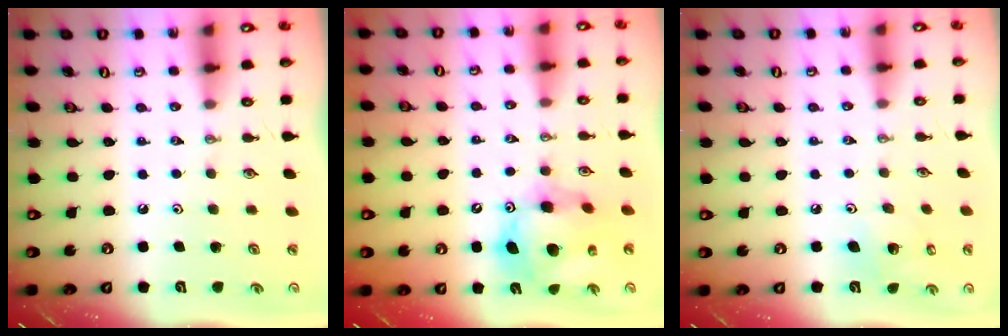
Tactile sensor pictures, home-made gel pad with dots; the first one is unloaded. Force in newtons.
{"total": 14.3, "press": 14.2, "slide": 1.2}
{"total": 7.5, "press": 7.3, "slide": 1.9}